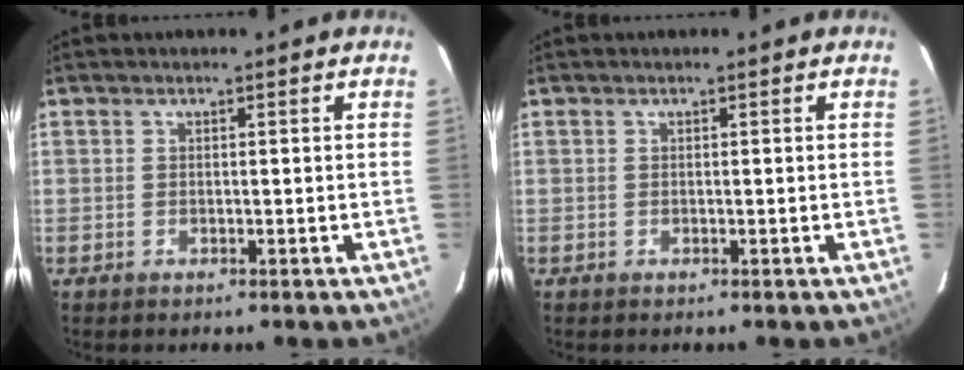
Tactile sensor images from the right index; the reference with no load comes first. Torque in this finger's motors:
{"motor_torque": [0.00, 0.00, 0.00, 0.00]}